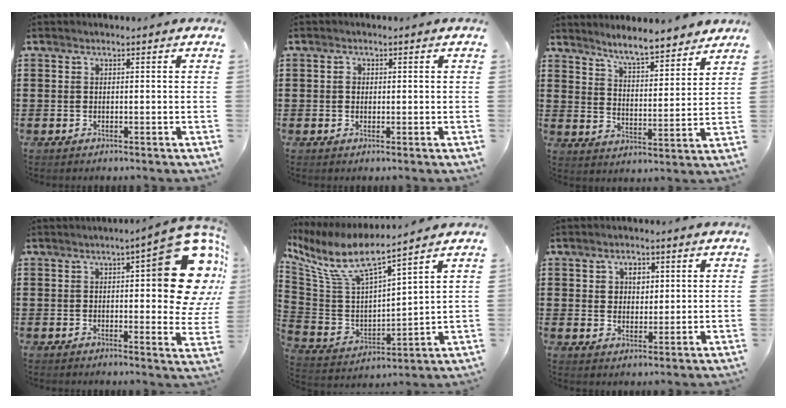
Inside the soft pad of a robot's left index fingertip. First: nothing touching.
{"total": 1.1, "force": [0.3, 0.9, 0.6], "torque": [-0.014, 0.005, 0.005]}
{"total": 6.4, "force": [6.1, 0.3, 2.1], "torque": [-0.056, -0.035, 0.104]}
{"total": 14.9, "force": [4.4, 4.5, 13.5], "torque": [-0.170, -0.022, 0.069]}
{"total": 9.0, "force": [6.6, 2.1, 5.8], "torque": [-0.141, -0.040, 0.112]}
{"total": 3.2, "force": [1.4, 2.5, 1.4], "torque": [-0.021, 0.005, 0.019]}